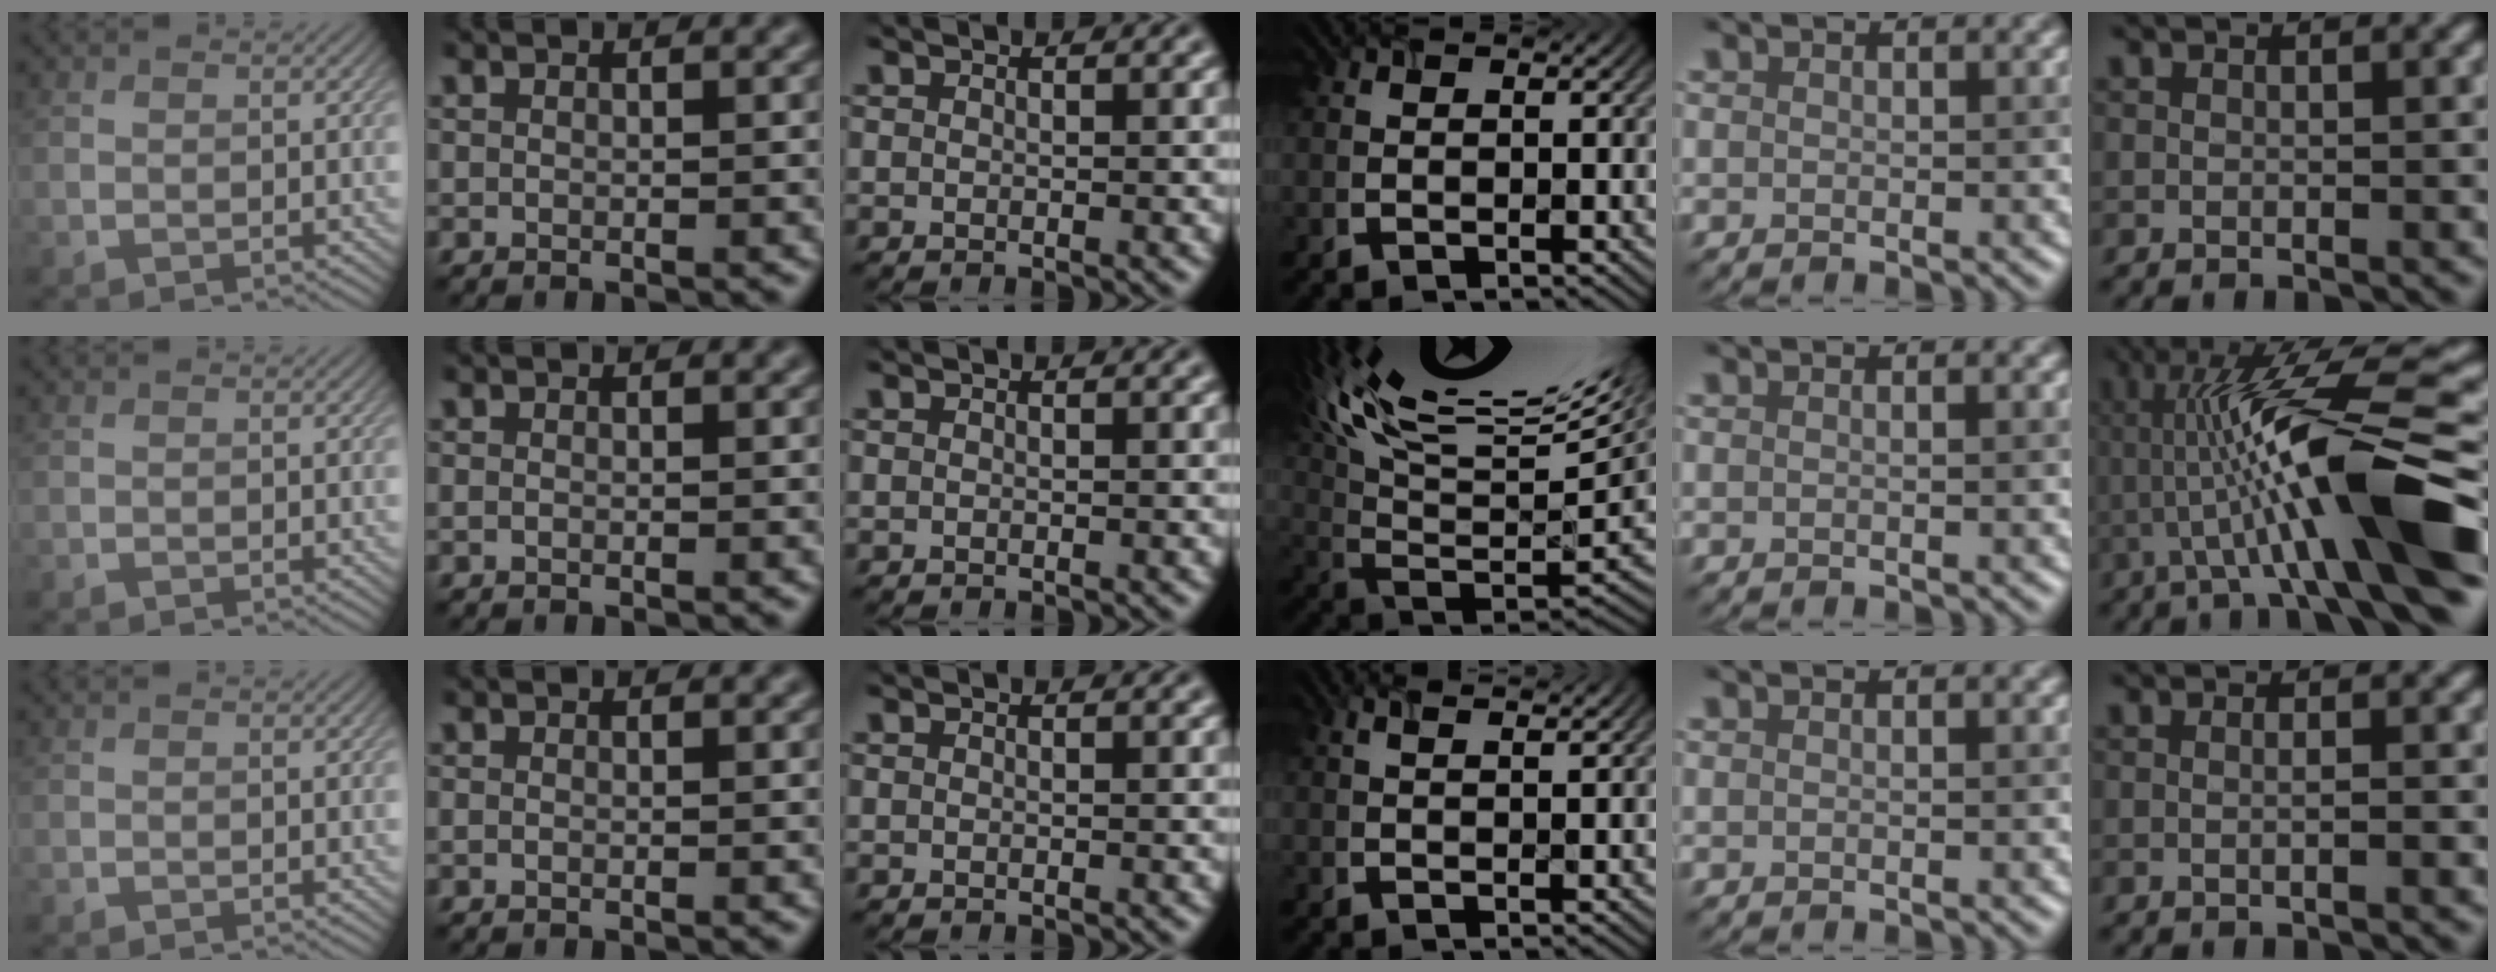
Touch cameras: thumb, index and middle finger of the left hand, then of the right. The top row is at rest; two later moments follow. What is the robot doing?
{"motion": "screw", "object": "timer"}